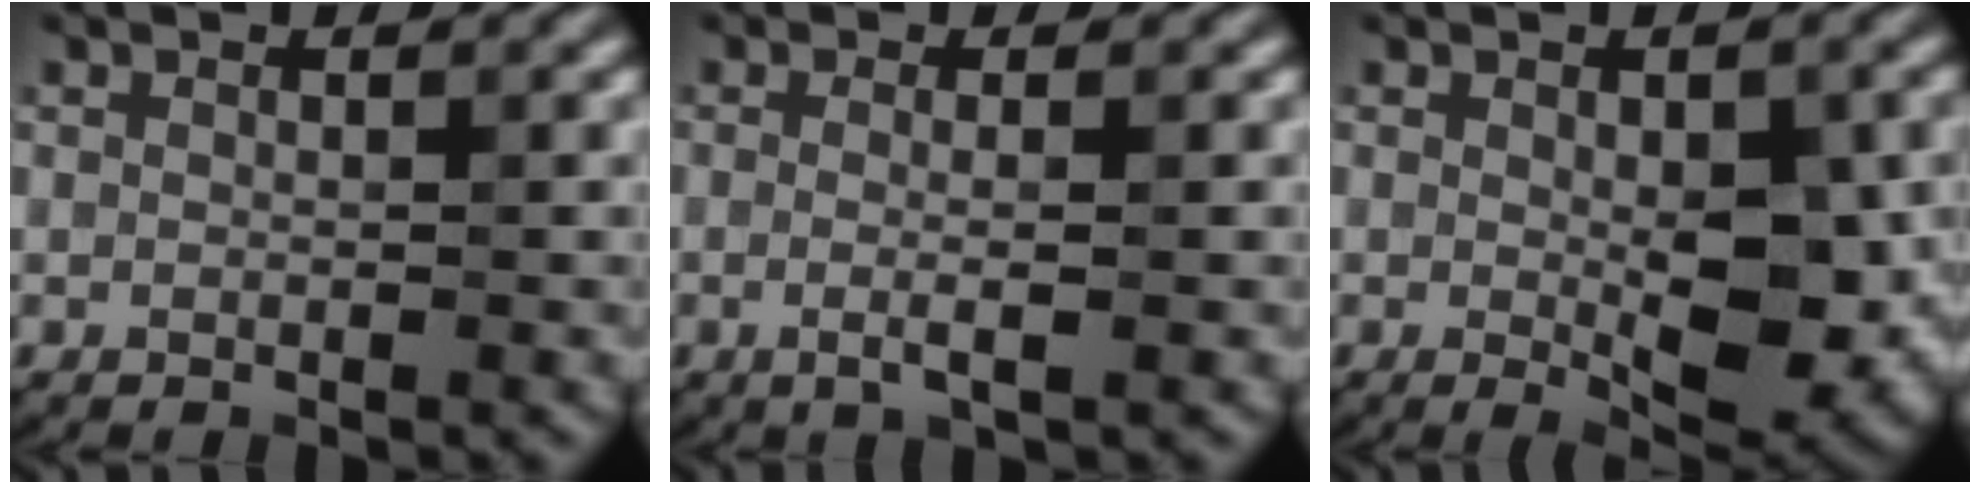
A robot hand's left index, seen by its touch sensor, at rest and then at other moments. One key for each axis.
{"total": 2.5, "fx": -0.2, "fy": 0.7, "fz": 2.4, "tx": -0.039, "ty": -0.007, "tz": -0.010}
{"total": 6.9, "fx": -0.6, "fy": 2.6, "fz": 6.3, "tx": -0.091, "ty": -0.013, "tz": -0.001}